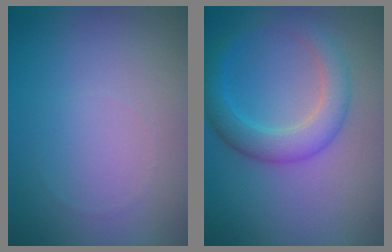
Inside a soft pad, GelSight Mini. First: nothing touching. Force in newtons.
{"total": 3.7, "press": 3.7, "slide": 0.2}